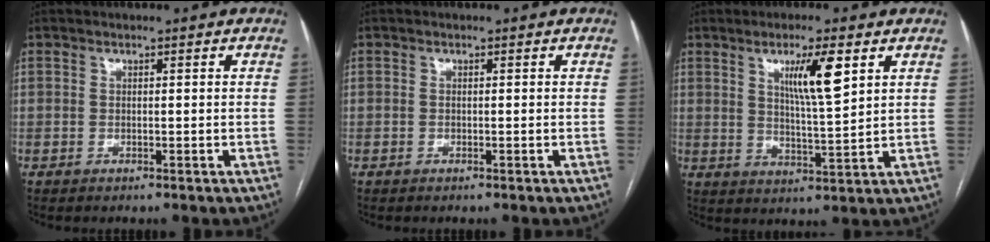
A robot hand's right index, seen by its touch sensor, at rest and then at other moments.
{"total": 0.0}
{"total": 7.8, "force": [3.5, 0.5, 7.0], "torque": [-0.122, -0.007, 0.061]}